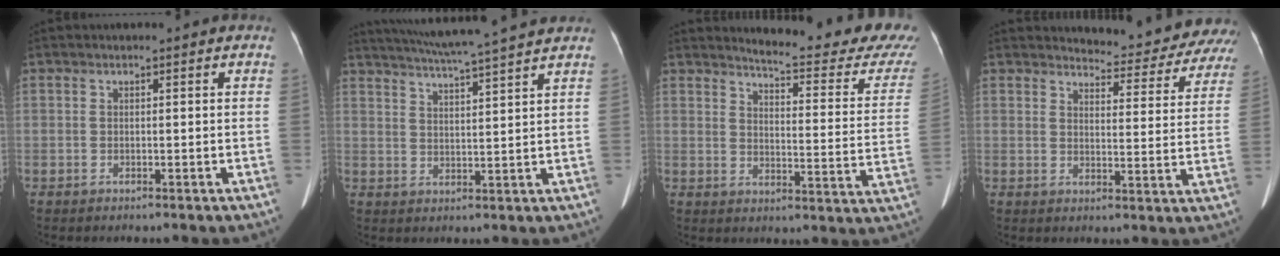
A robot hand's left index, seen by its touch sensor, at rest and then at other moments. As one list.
[{"total": 13.4, "force": [11.9, -1.0, 6.1], "torque": [-0.112, 0.012, 0.168]}, {"total": 20.0, "force": [18.9, 1.2, 6.3], "torque": [-0.078, -0.113, 0.208]}, {"total": 13.2, "force": [12.9, 1.7, 2.1], "torque": [-0.012, -0.053, 0.130]}]